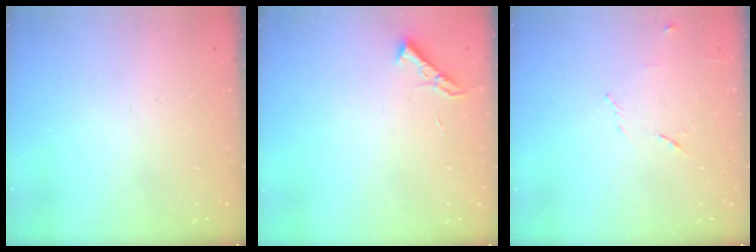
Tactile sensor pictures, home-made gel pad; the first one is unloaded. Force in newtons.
{"total": 4.3, "press": 4.2, "slide": 0.7}
{"total": 5.9, "press": 5.8, "slide": 1.1}